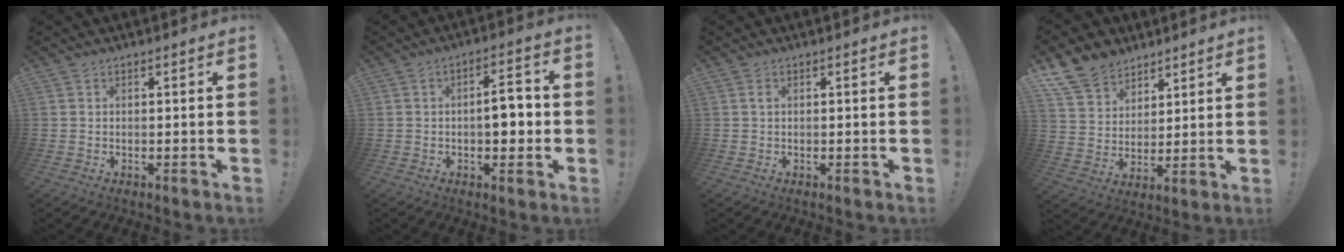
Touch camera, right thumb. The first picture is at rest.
{"total": 7.5, "force": [-1.0, 3.4, 6.6], "torque": [-0.090, 0.010, -0.022]}
{"total": 0.8, "force": [0.1, 0.3, 0.8], "torque": [-0.014, 0.003, 0.001]}
{"total": 11.8, "force": [8.6, 7.6, 2.5], "torque": [-0.045, -0.066, 0.171]}